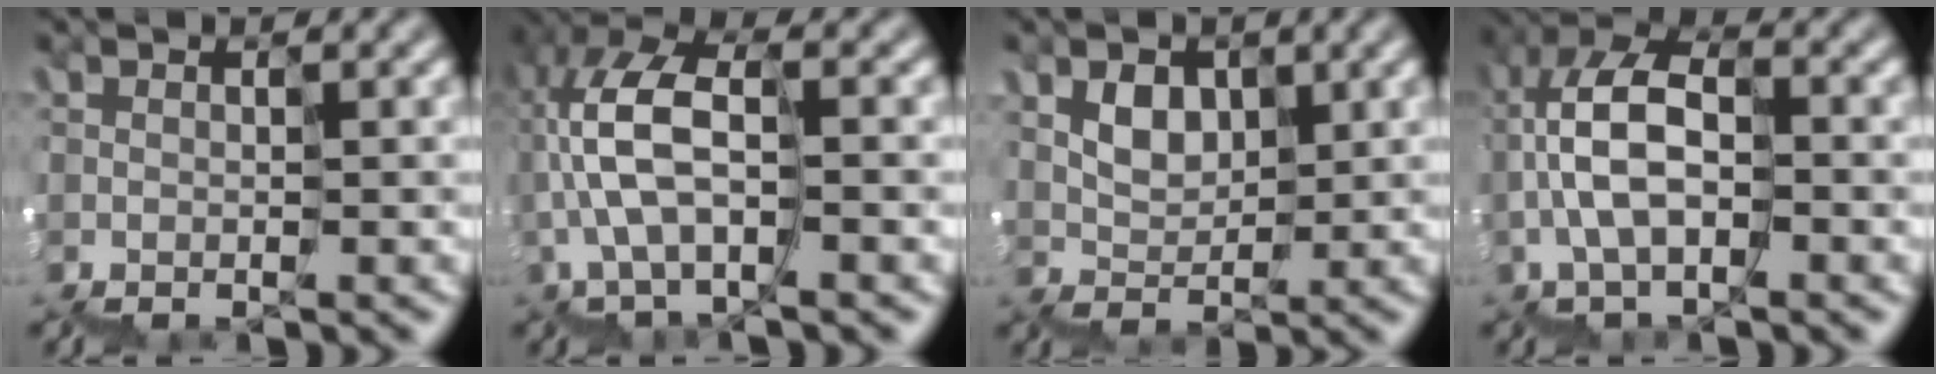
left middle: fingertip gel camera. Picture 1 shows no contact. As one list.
[{"total": 6.8, "force": [0.0, 3.3, 6.0], "torque": [-0.166, 0.035, -0.002]}, {"total": 2.3, "force": [1.6, 0.8, -1.4], "torque": [0.010, 0.017, 0.032]}, {"total": 5.5, "force": [-0.5, 2.9, 4.7], "torque": [-0.129, 0.040, -0.015]}]